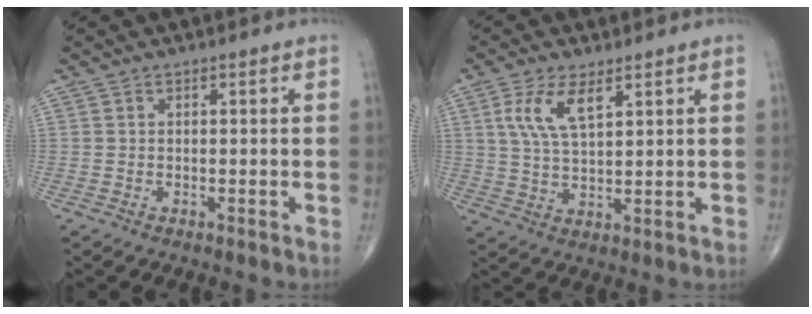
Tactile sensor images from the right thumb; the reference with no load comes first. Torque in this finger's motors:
{"motor_torque": [-0.10, 0.23, 0.37, 0.18, 0.18]}